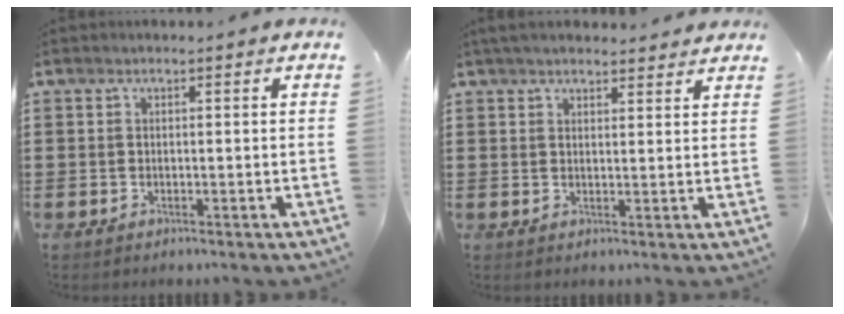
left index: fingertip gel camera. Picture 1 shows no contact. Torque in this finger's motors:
{"motor_torque": [2.14, 0.00, 0.67, 0.10]}